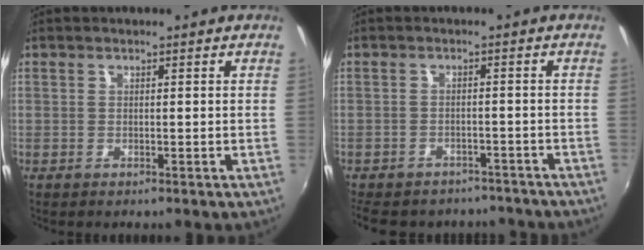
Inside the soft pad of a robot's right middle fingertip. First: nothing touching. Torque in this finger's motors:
{"motor_torque": [1.04, -1.10, 0.32, 0.14]}